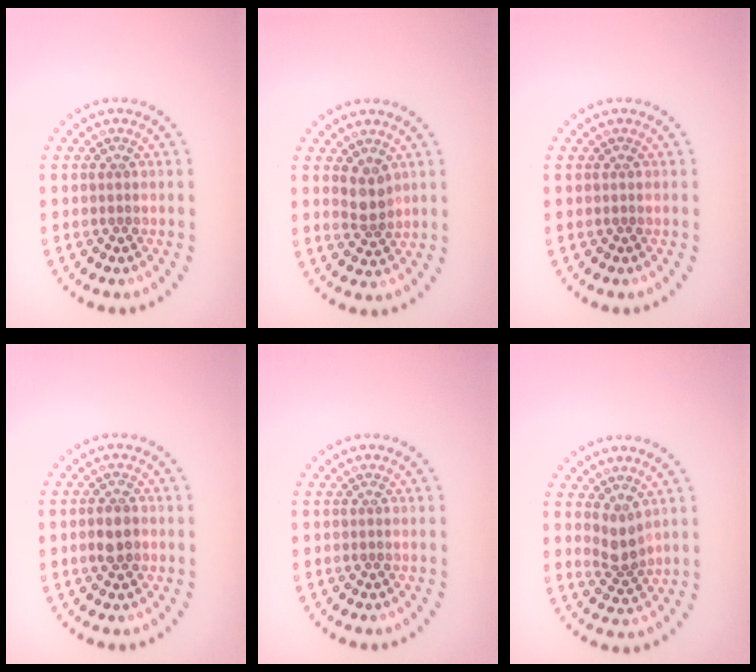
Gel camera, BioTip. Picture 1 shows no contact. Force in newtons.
{"total": 2.3, "press": 1.9, "slide": 1.2}
{"total": 0.0}
{"total": 2.0, "press": 1.9, "slide": 0.4}
{"total": 0.0}
{"total": 2.3, "press": 1.9, "slide": 1.4}